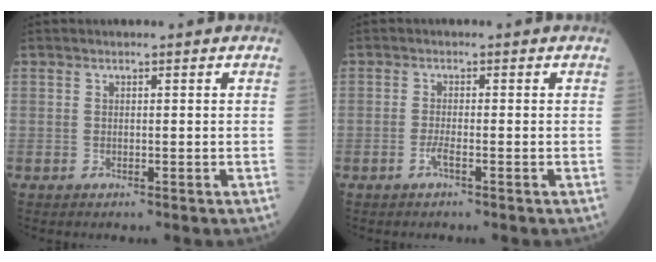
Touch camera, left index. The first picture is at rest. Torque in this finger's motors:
{"motor_torque": [0.04, 0.00, 0.00, 0.00]}